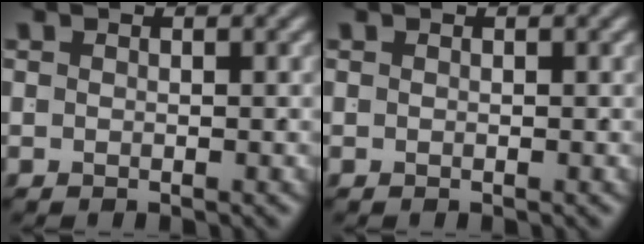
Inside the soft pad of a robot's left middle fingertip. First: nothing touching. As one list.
[{"total": 0.0}]